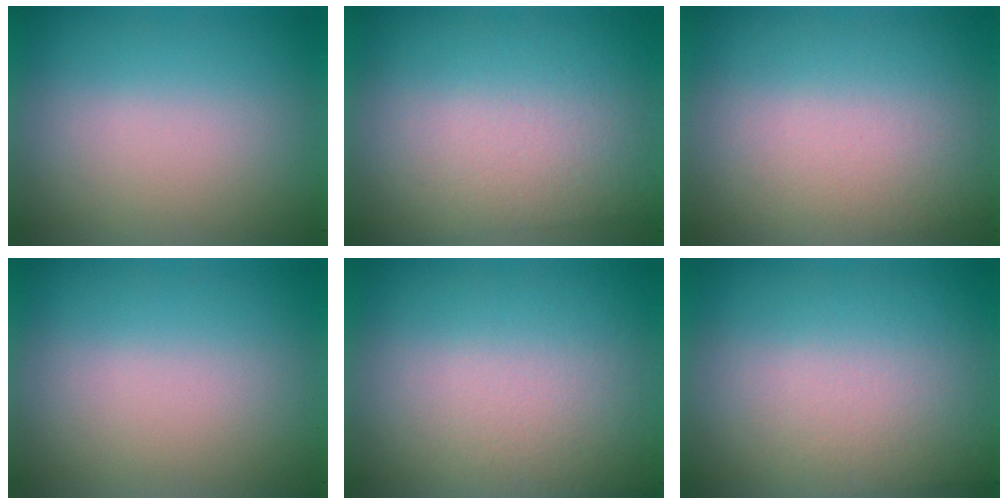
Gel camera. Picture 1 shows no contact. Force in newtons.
{"total": 2.9}
{"total": 1.4}
{"total": 0.0}
{"total": 3.5}
{"total": 3.1}